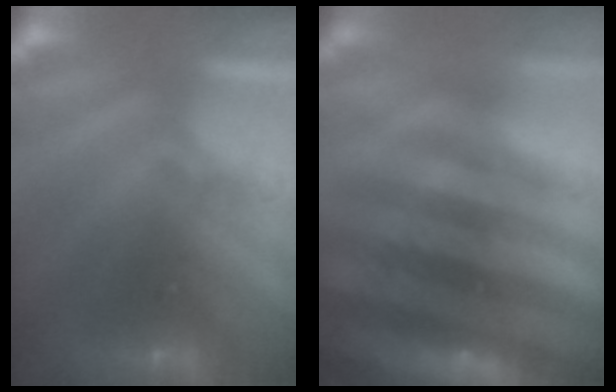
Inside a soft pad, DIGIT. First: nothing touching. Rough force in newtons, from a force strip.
{"total": 11.8}